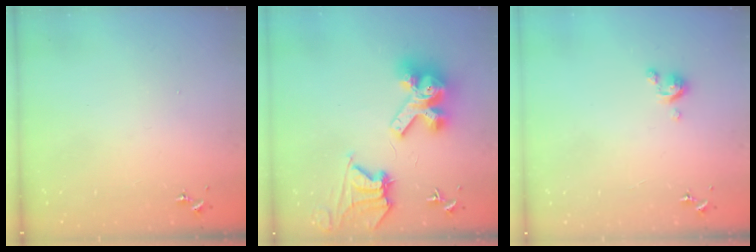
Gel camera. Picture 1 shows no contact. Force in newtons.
{"total": 16.5, "press": 16.4, "slide": 2.2}
{"total": 3.8, "press": 3.8, "slide": 0.3}